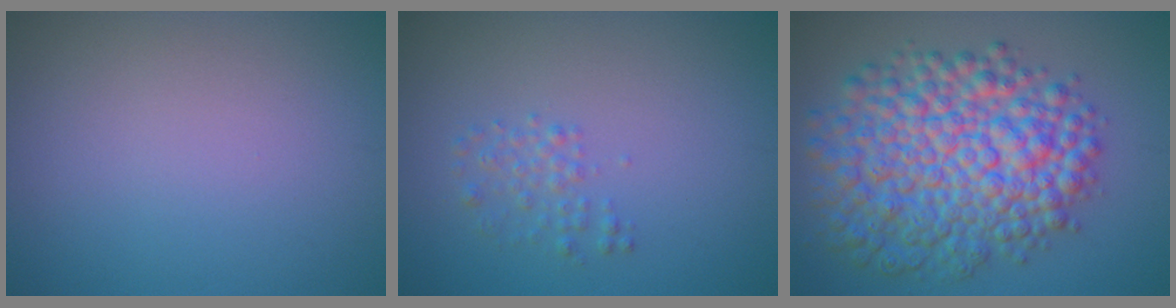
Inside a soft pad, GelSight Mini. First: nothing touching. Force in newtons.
{"total": 1.5, "press": 1.5, "slide": 0.1}
{"total": 10.3, "press": 10.2, "slide": 0.2}